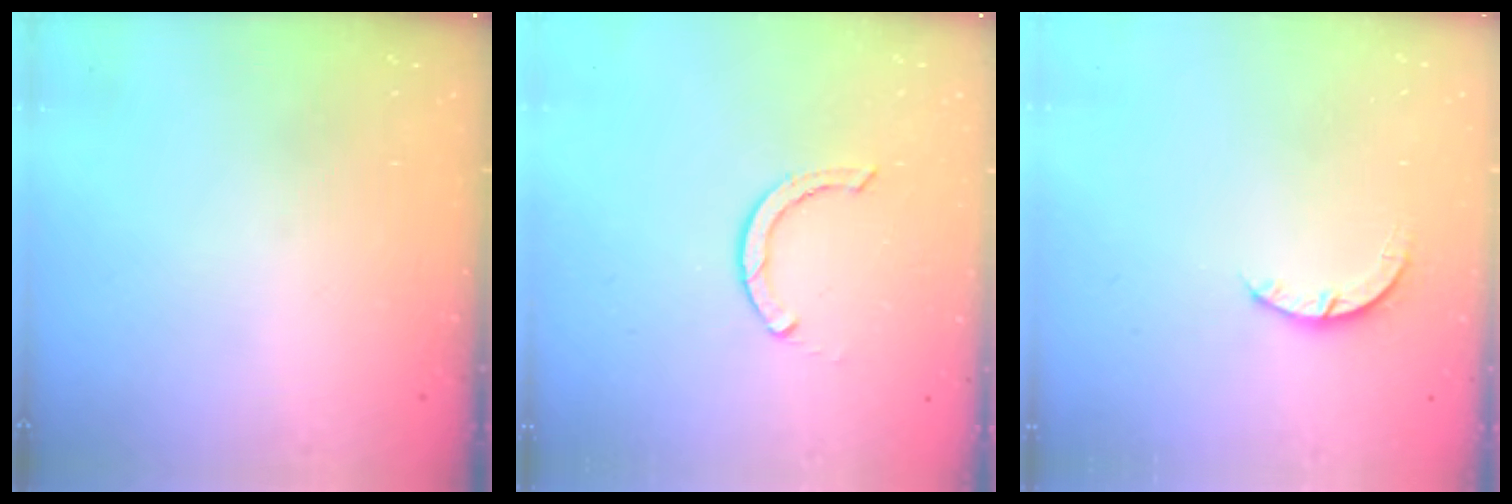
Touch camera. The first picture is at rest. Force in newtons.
{"total": 2.6, "press": 2.6, "slide": 0.1}
{"total": 2.9, "press": 2.9, "slide": 0.4}